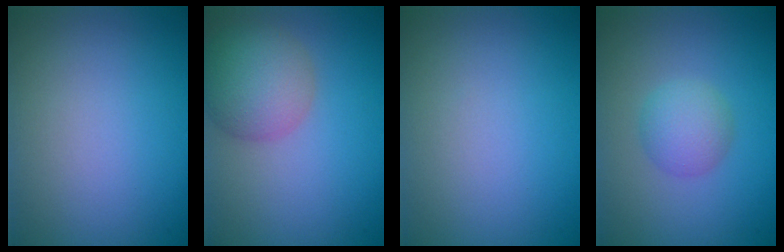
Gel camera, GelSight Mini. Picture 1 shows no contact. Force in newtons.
{"total": 5.5, "press": 5.5, "slide": 0.3}
{"total": 0.0}
{"total": 2.6, "press": 2.6, "slide": 0.0}